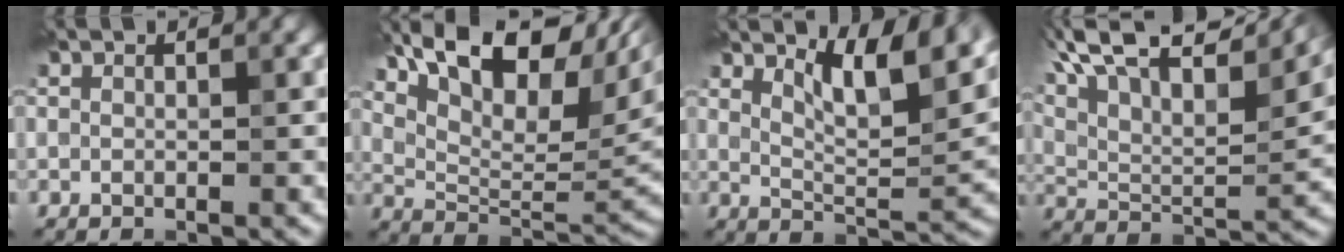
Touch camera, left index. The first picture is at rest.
{"total": 13.4, "force": [6.9, 5.5, 10.2], "torque": [-0.163, 0.016, 0.119]}
{"total": 7.7, "force": [4.4, 2.2, 5.9], "torque": [-0.092, -0.002, 0.077]}
{"total": 16.2, "force": [10.6, 6.0, 10.7], "torque": [-0.194, 0.054, 0.162]}